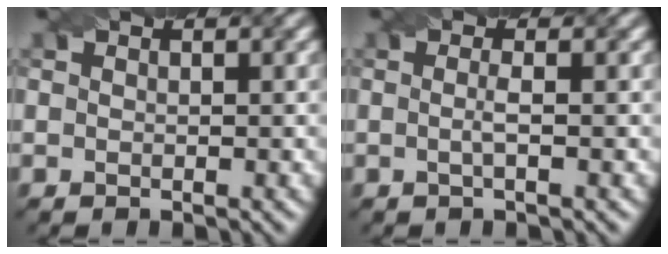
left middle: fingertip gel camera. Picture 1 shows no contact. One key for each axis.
{"total": 1.3, "fx": -0.2, "fy": 0.2, "fz": 1.3, "tx": -0.025, "ty": -0.001, "tz": -0.006}